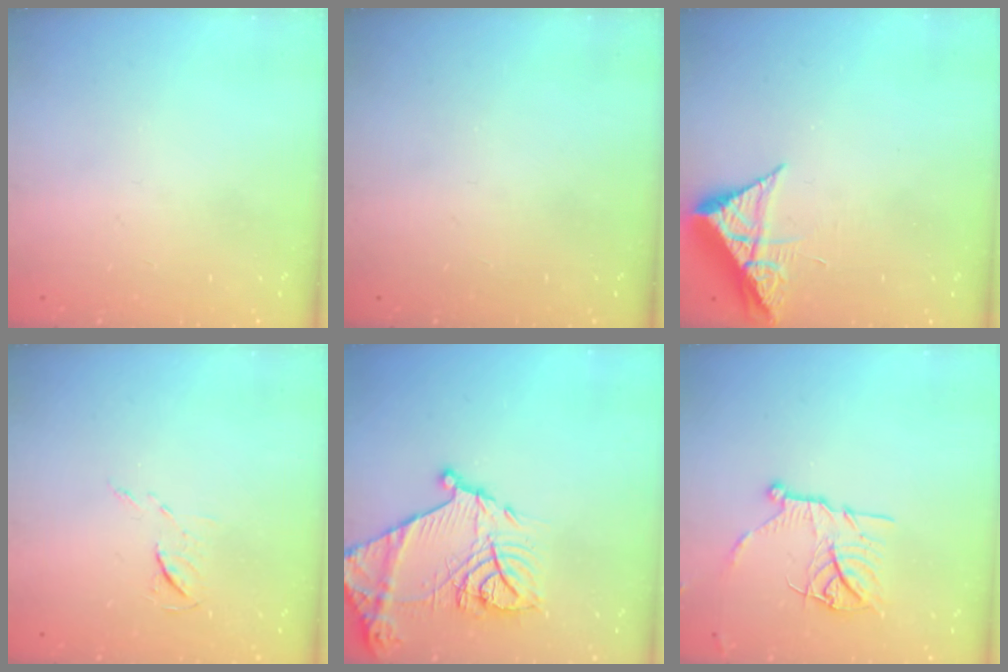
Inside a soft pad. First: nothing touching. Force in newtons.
{"total": 0.0}
{"total": 7.0, "press": 7.0, "slide": 0.3}
{"total": 4.9, "press": 4.9, "slide": 0.5}
{"total": 18.6, "press": 18.5, "slide": 1.9}
{"total": 12.8, "press": 12.8, "slide": 1.1}